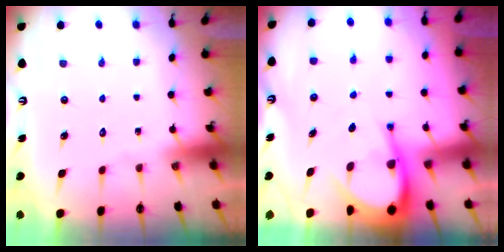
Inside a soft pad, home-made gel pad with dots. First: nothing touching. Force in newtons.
{"total": 8.3, "press": 8.3, "slide": 1.0}